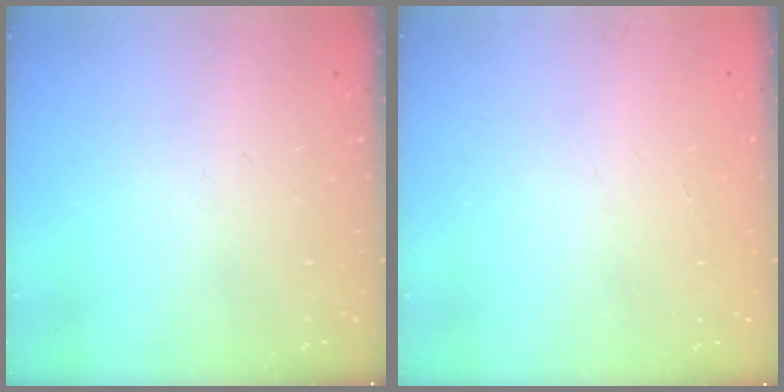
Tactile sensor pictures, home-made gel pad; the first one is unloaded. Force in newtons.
{"total": 1.0, "press": 0.9, "slide": 0.3}